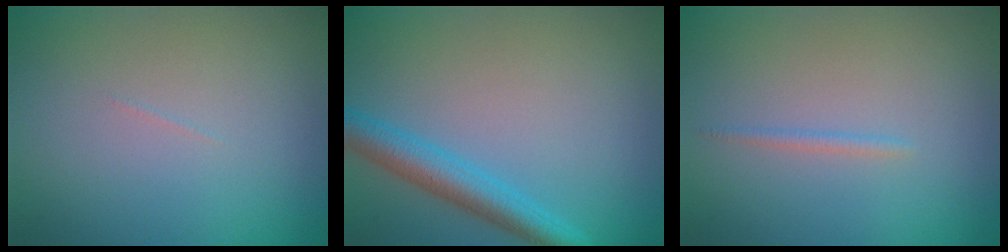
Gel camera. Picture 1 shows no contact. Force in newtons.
{"total": 3.9, "press": 3.9, "slide": 0.2}
{"total": 0.7, "press": 0.7, "slide": 0.1}